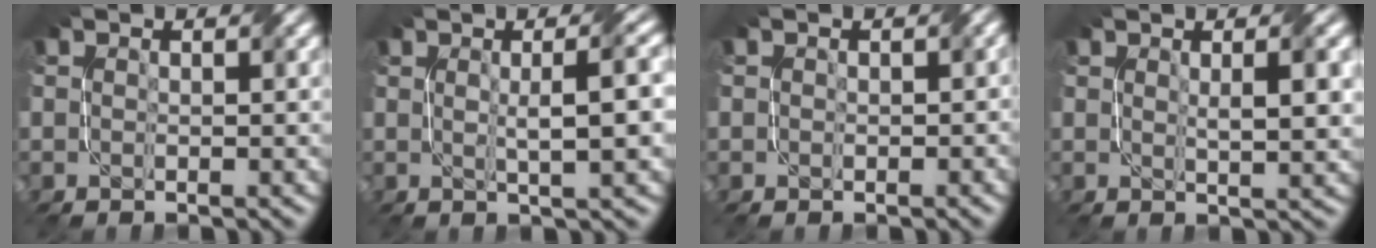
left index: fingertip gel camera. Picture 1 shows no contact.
{"total": 4.7, "force": [0.5, 1.1, 4.5], "torque": [-0.060, 0.011, 0.008]}
{"total": 0.9, "force": [0.1, 0.8, 0.2], "torque": [0.001, -0.003, 0.000]}
{"total": 3.1, "force": [0.7, 0.8, 2.9], "torque": [-0.041, 0.002, 0.015]}